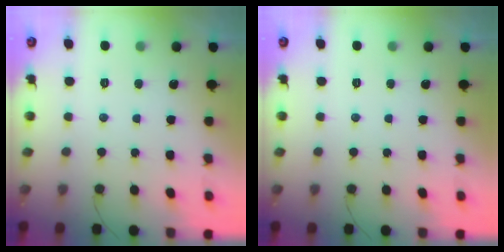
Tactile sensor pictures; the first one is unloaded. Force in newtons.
{"total": 0.0}